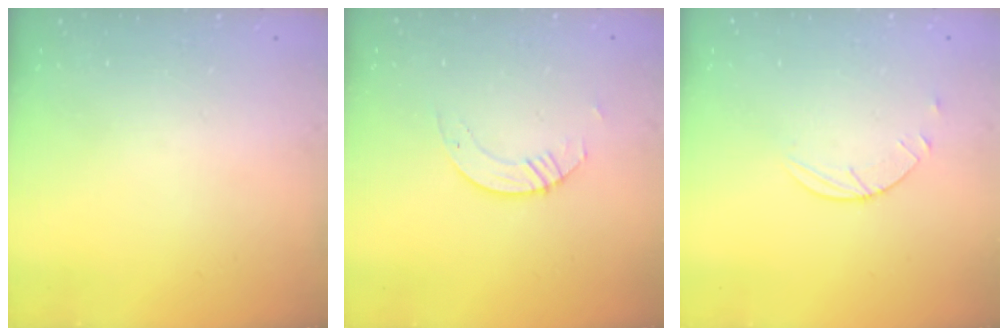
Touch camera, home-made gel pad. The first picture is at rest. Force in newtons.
{"total": 2.8, "press": 2.8, "slide": 0.2}
{"total": 2.9, "press": 2.8, "slide": 0.3}